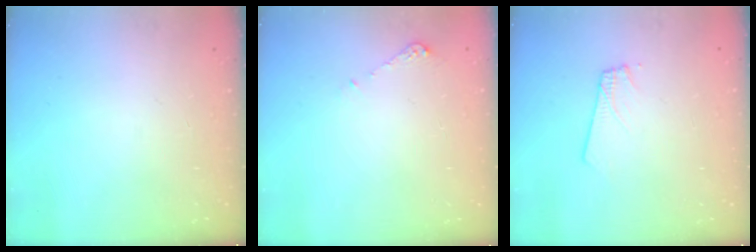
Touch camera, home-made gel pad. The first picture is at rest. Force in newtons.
{"total": 4.6, "press": 4.6, "slide": 0.6}
{"total": 2.4, "press": 2.4, "slide": 0.3}